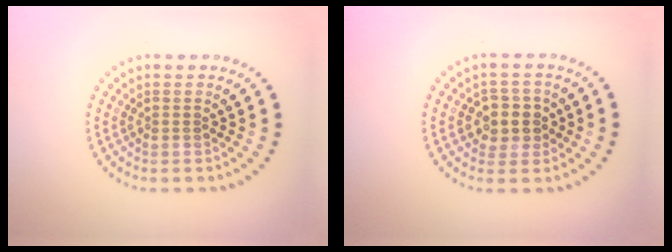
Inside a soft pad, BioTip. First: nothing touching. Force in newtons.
{"total": 2.8, "press": 2.7, "slide": 0.9}